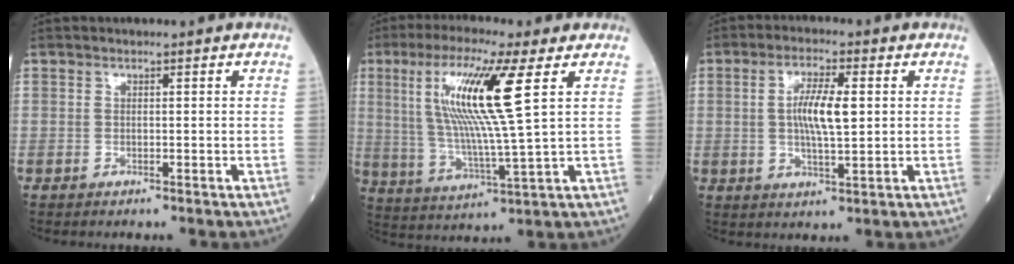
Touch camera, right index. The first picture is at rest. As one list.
[{"total": 14.3, "force": [4.6, -0.5, 13.6], "torque": [-0.277, 0.000, 0.080]}, {"total": 7.1, "force": [0.9, 1.4, 6.9], "torque": [-0.131, 0.004, 0.016]}]